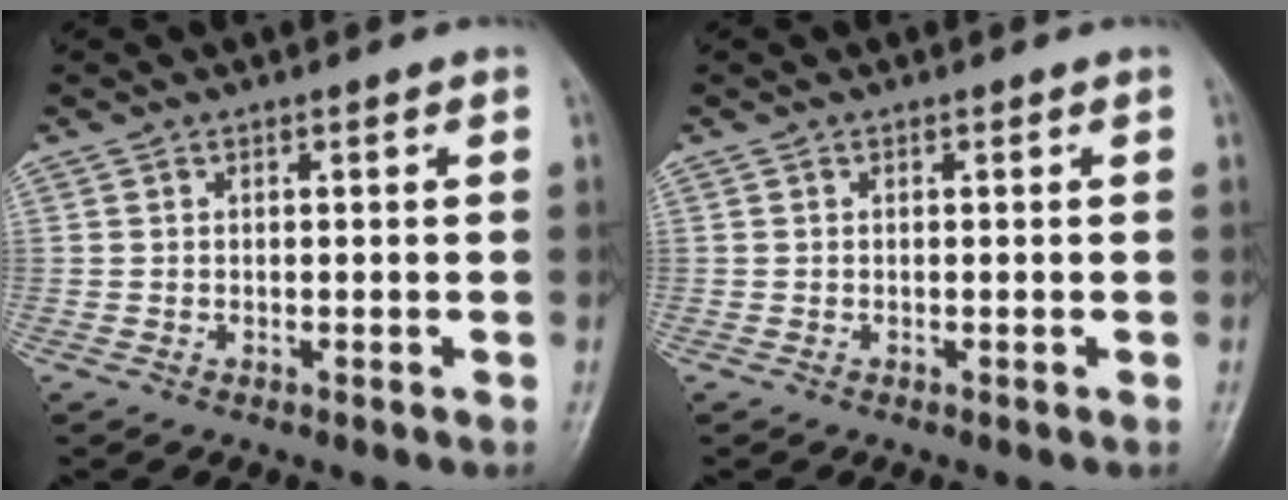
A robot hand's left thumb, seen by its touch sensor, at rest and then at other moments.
{"total": 0.0}